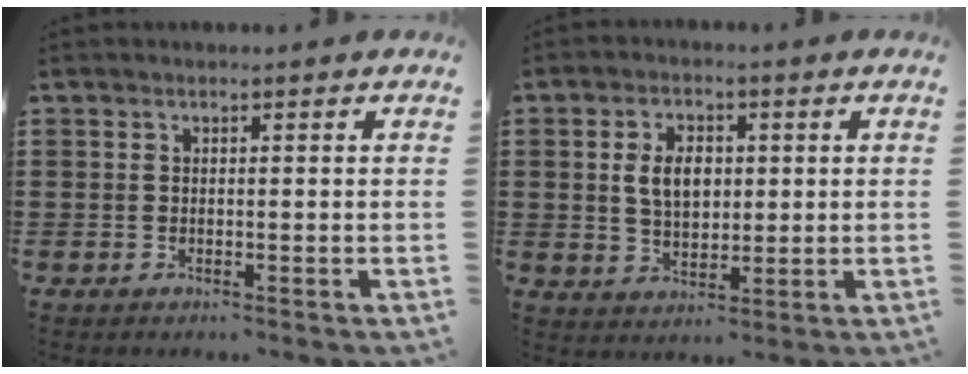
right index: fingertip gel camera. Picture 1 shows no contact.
{"total": 5.5, "force": [0.7, 3.5, 4.2], "torque": [-0.082, 0.004, 0.003]}